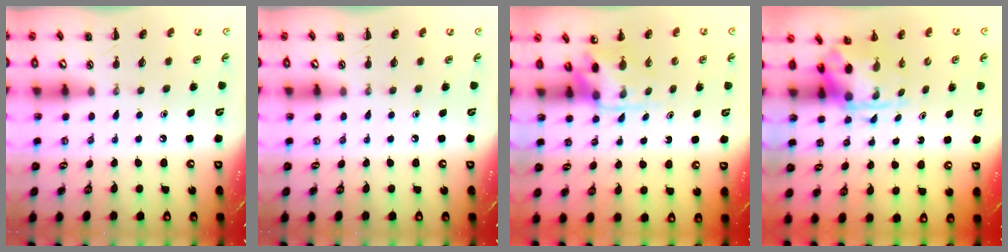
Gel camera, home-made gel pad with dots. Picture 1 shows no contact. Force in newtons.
{"total": 0.0}
{"total": 3.9, "press": 3.8, "slide": 0.9}
{"total": 3.5, "press": 3.4, "slide": 0.9}